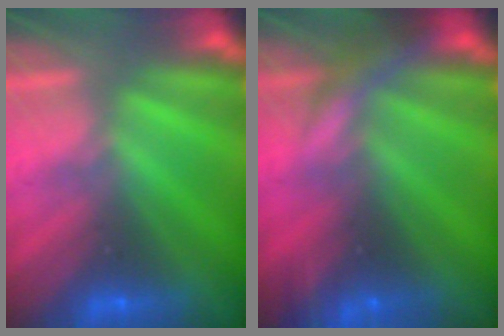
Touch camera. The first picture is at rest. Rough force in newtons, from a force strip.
{"total": 7.8}